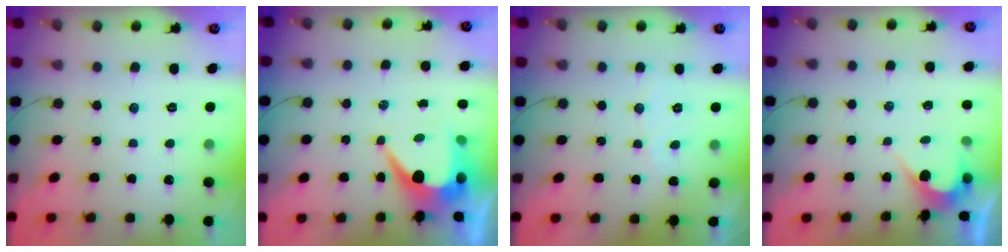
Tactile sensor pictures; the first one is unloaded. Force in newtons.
{"total": 8.9, "press": 8.9, "slide": 0.8}
{"total": 3.3, "press": 3.3, "slide": 0.2}
{"total": 2.4, "press": 2.4, "slide": 0.1}